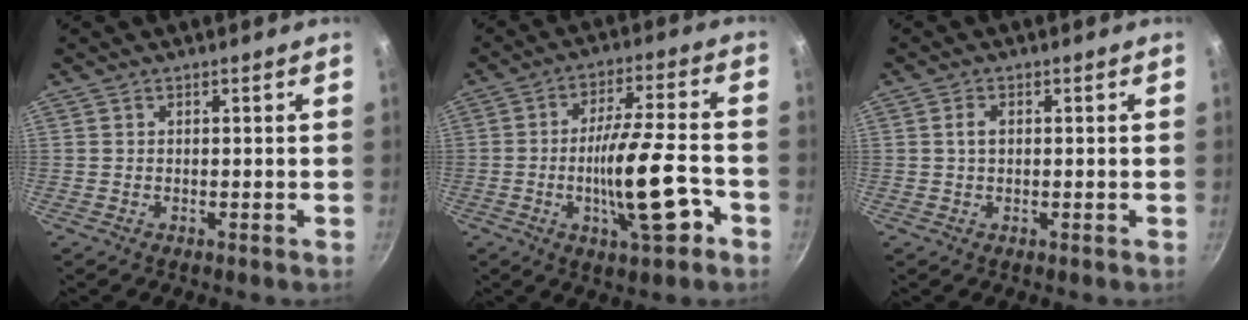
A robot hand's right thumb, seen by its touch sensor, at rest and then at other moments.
{"total": 14.6, "force": [-4.8, 3.6, 13.3], "torque": [-0.208, 0.021, -0.078]}
{"total": 1.9, "force": [0.3, 1.2, 1.5], "torque": [-0.024, 0.004, 0.004]}